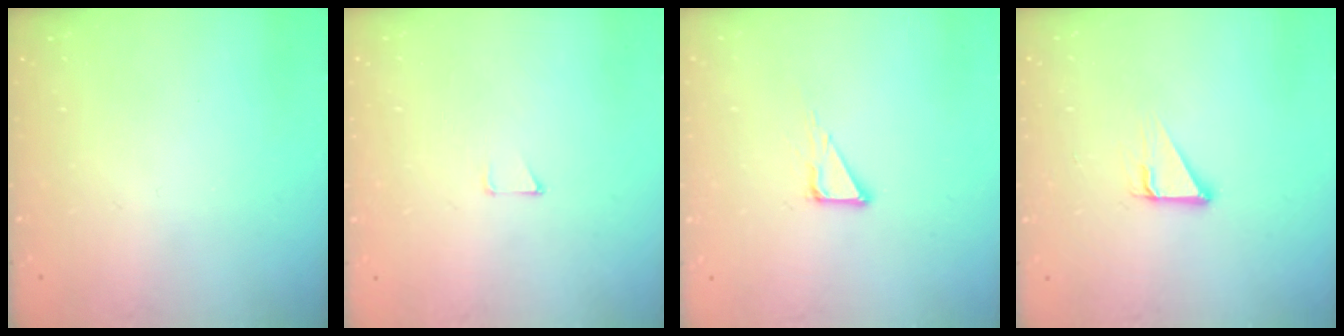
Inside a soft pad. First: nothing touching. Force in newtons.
{"total": 2.8, "press": 2.8, "slide": 0.2}
{"total": 3.8, "press": 3.8, "slide": 0.0}
{"total": 3.3, "press": 3.2, "slide": 0.3}